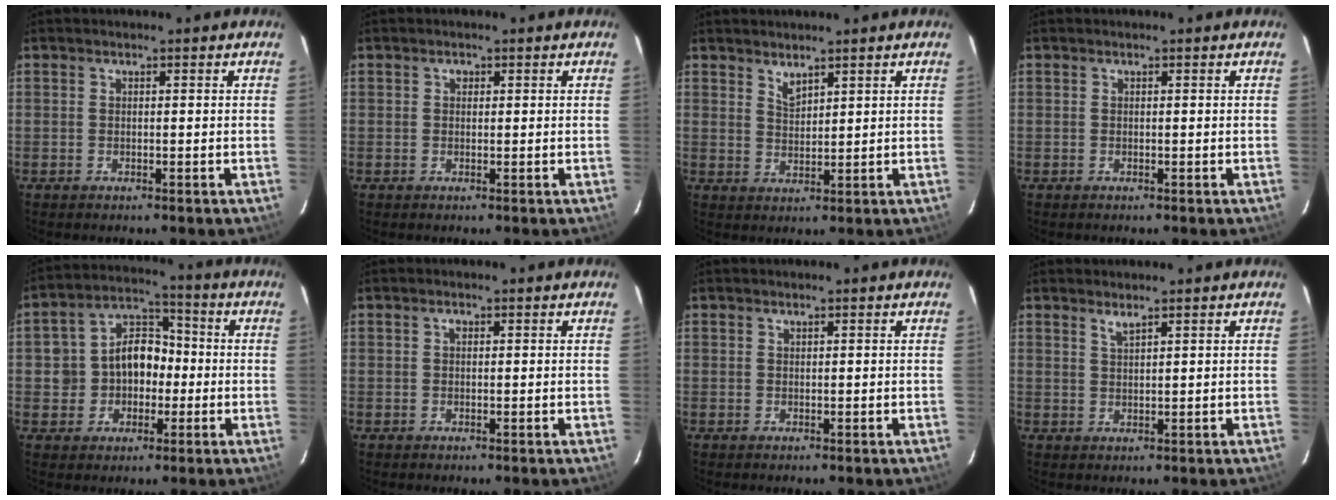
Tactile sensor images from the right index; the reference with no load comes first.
{"total": 0.8, "force": [0.2, 0.8, 0.3], "torque": [-0.002, 0.005, 0.002]}
{"total": 2.6, "force": [2.3, 0.7, 1.1], "torque": [-0.018, 0.000, 0.041]}
{"total": 0.0}
{"total": 9.3, "force": [-1.2, 7.9, 4.6], "torque": [-0.093, 0.039, -0.015]}
{"total": 0.6, "force": [0.2, 0.5, 0.4], "torque": [-0.007, 0.004, 0.002]}
{"total": 0.0}
{"total": 1.5, "force": [1.3, 0.1, 0.9], "torque": [-0.016, 0.000, 0.022]}